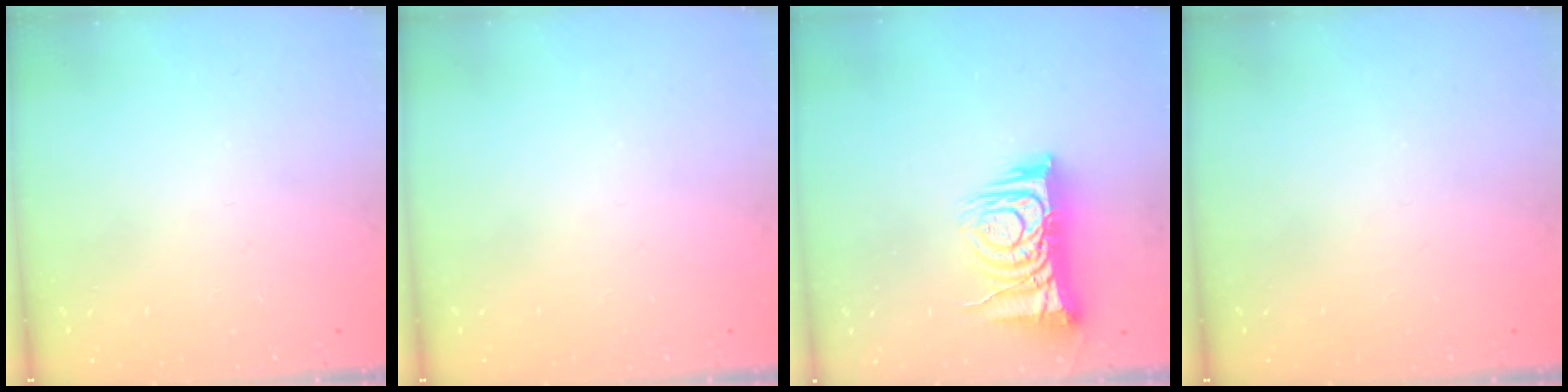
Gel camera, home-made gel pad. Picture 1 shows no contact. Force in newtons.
{"total": 0.0}
{"total": 12.2, "press": 12.1, "slide": 1.3}
{"total": 0.0}